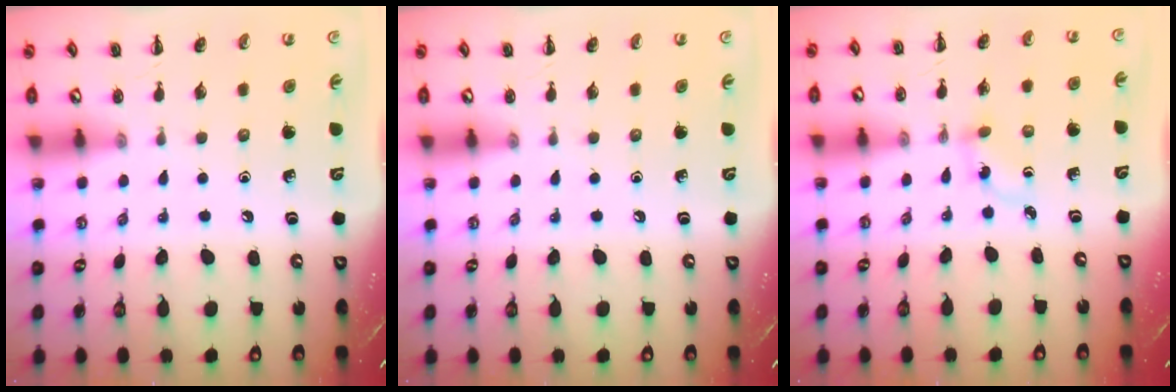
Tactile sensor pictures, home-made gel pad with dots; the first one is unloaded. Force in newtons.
{"total": 0.0}
{"total": 2.1, "press": 1.9, "slide": 0.9}